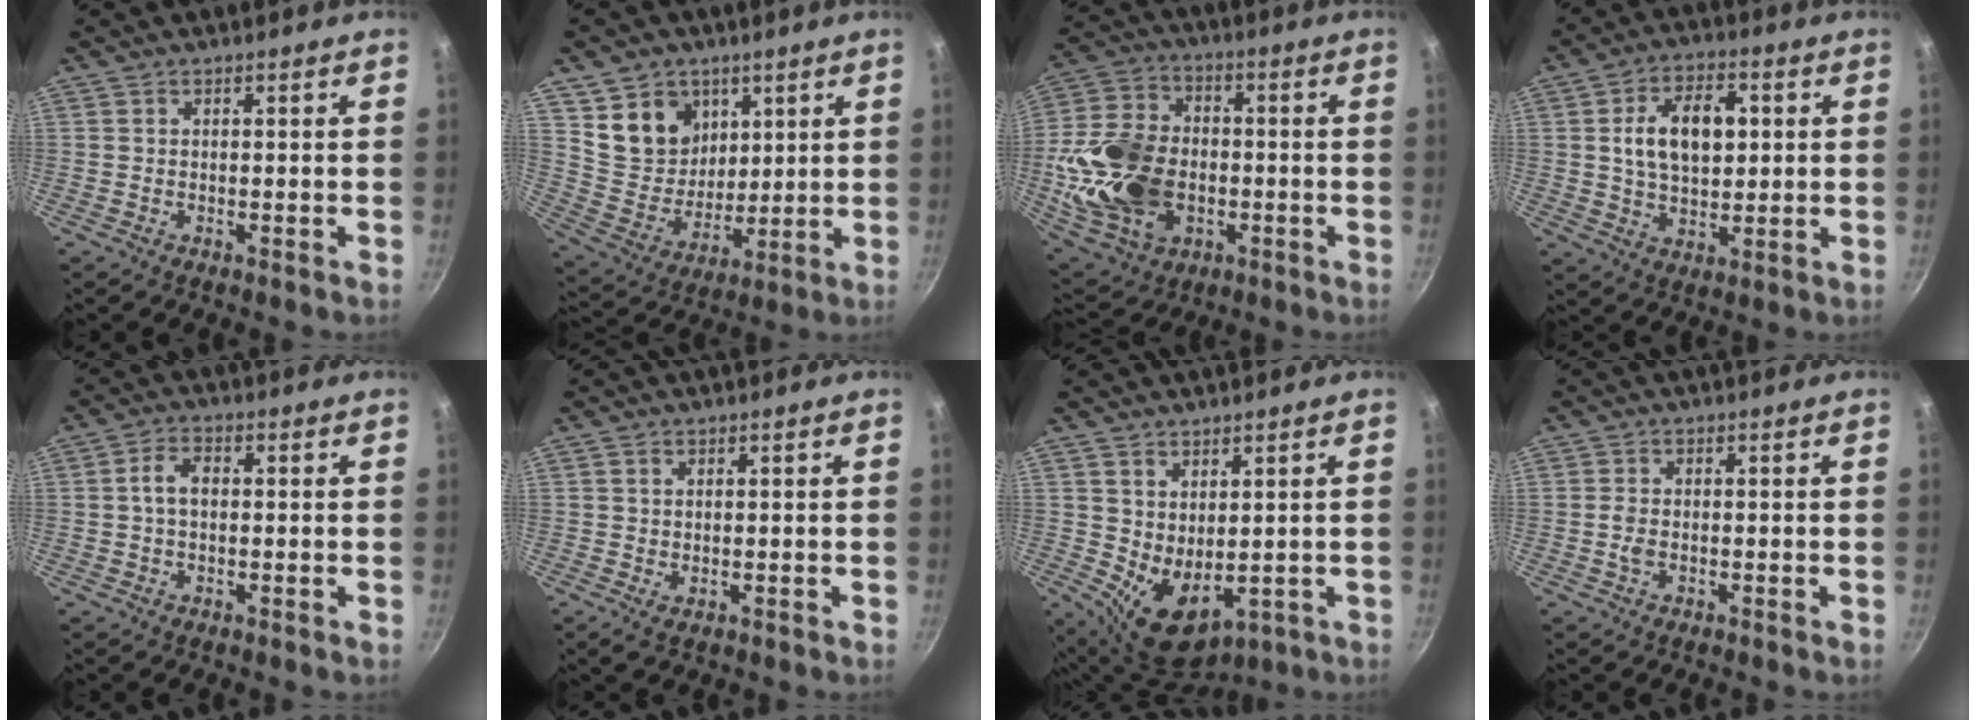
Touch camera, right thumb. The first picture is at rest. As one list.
[{"total": 12.8, "force": [5.8, 10.3, 4.9], "torque": [-0.042, -0.035, 0.121]}, {"total": 21.3, "force": [-3.1, 15.1, 14.6], "torque": [-0.278, 0.021, -0.048]}, {"total": 12.4, "force": [2.1, 7.7, 9.5], "torque": [-0.140, 0.005, 0.032]}, {"total": 6.6, "force": [0.3, 4.2, 5.1], "torque": [-0.084, 0.019, -0.003]}, {"total": 1.5, "force": [0.3, 1.1, 1.1], "torque": [-0.012, -0.002, 0.005]}, {"total": 7.9, "force": [1.2, 5.0, 6.0], "torque": [-0.075, -0.028, 0.040]}, {"total": 2.0, "force": [-0.4, 1.3, 1.5], "torque": [-0.034, 0.003, -0.010]}]